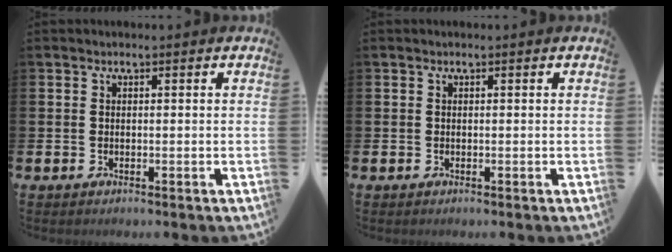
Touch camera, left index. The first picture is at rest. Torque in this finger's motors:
{"motor_torque": [0.00, 0.00, 0.00, 0.01]}